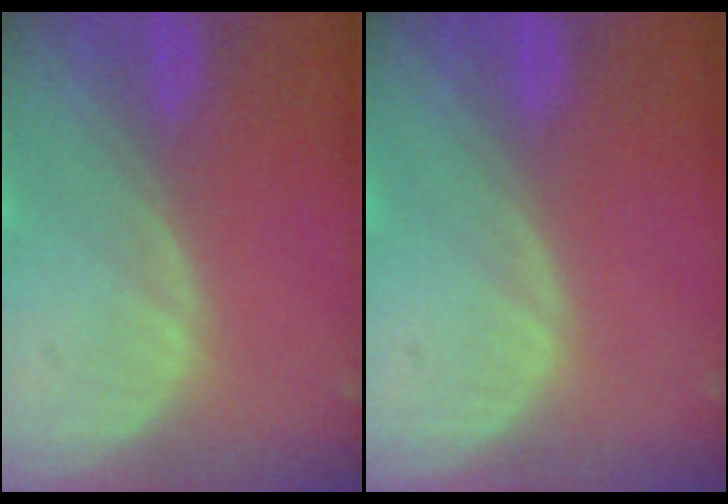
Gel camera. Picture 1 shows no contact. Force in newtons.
{"total": 0.0}